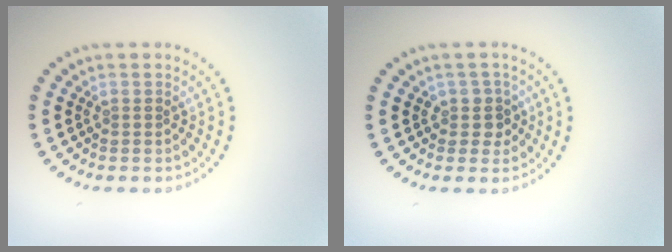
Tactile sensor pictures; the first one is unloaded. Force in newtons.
{"total": 2.0, "press": 1.7, "slide": 1.1}